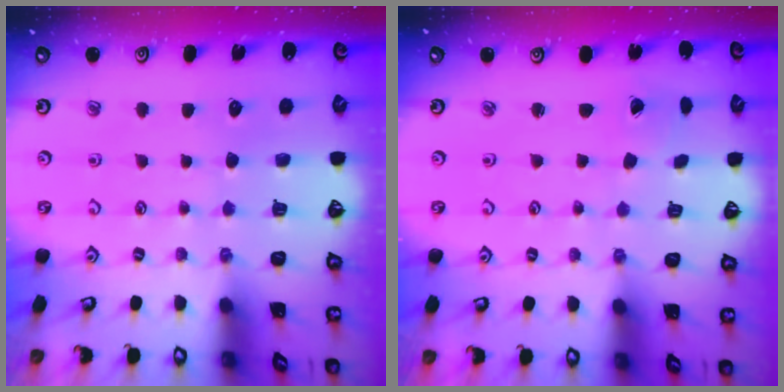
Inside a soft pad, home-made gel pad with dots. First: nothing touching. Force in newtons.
{"total": 0.7, "press": 0.5, "slide": 0.4}